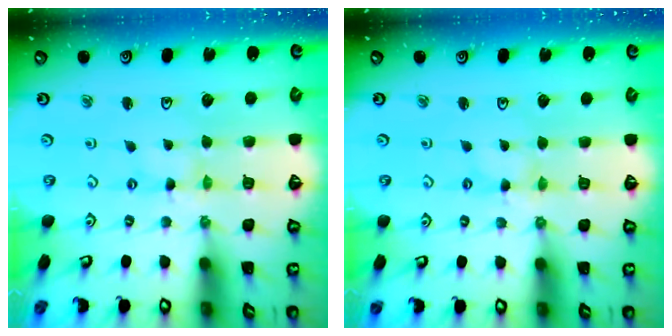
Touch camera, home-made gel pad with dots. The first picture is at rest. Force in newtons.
{"total": 0.0}